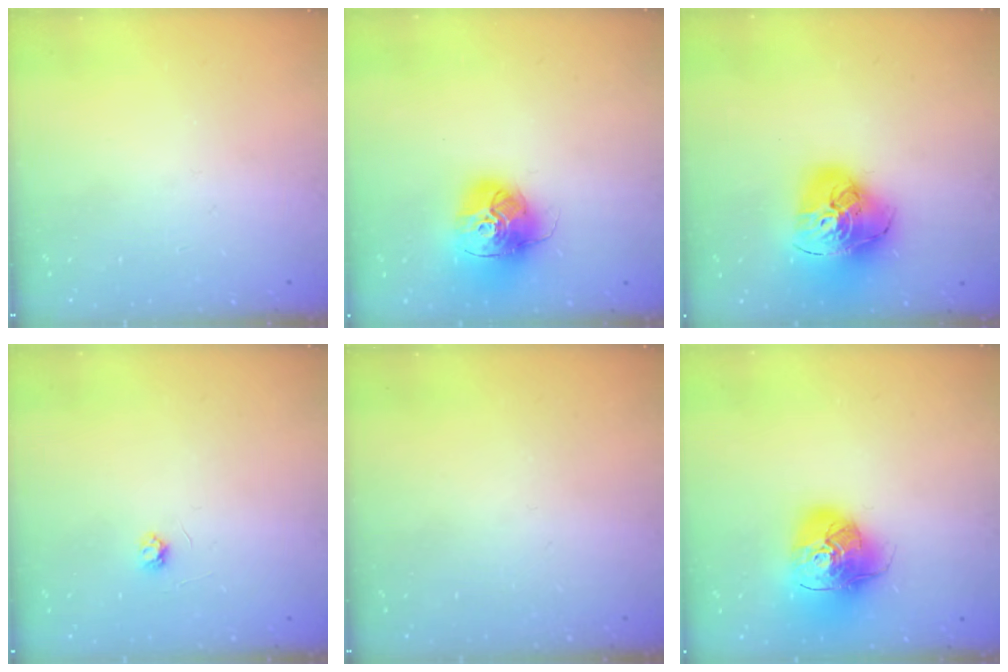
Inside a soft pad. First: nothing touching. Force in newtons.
{"total": 17.2, "press": 17.1, "slide": 2.0}
{"total": 19.9, "press": 19.8, "slide": 2.2}
{"total": 2.6, "press": 2.6, "slide": 0.3}
{"total": 0.0}
{"total": 15.9, "press": 15.8, "slide": 2.3}